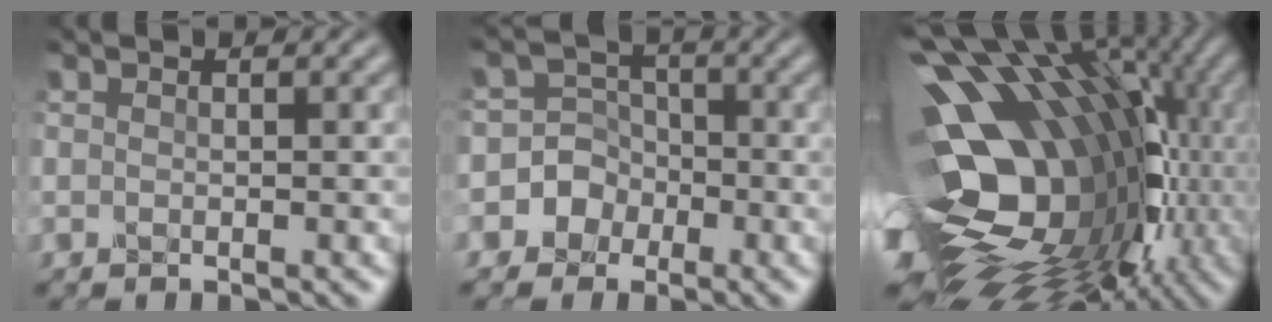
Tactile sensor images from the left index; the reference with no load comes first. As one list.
[{"total": 6.2, "force": [-2.1, 5.8, 0.5], "torque": [0.006, 0.019, -0.067]}, {"total": 18.7, "force": [-0.6, 12.4, 14.0], "torque": [-0.213, -0.029, 0.010]}]